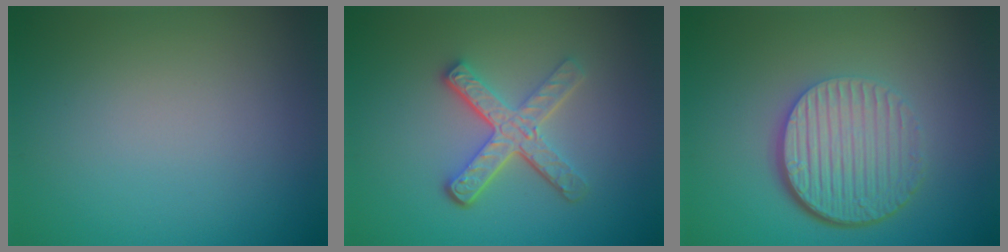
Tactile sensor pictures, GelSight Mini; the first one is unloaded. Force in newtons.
{"total": 4.6, "press": 3.4, "slide": 3.0}
{"total": 6.7, "press": 4.5, "slide": 5.0}